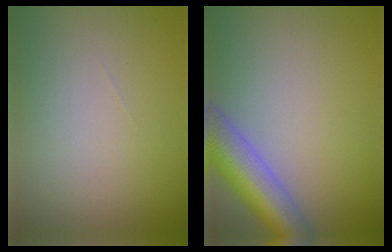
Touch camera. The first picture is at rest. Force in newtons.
{"total": 6.9, "press": 6.9, "slide": 0.3}